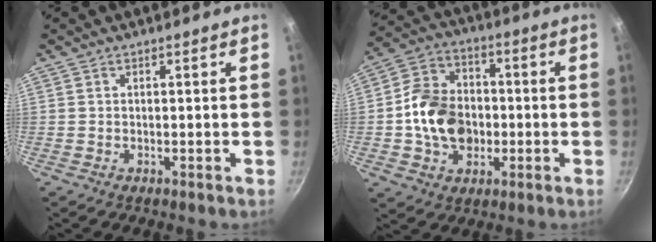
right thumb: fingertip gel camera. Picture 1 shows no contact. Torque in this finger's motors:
{"motor_torque": [1.10, 1.07, 1.15, -0.41, 0.11]}